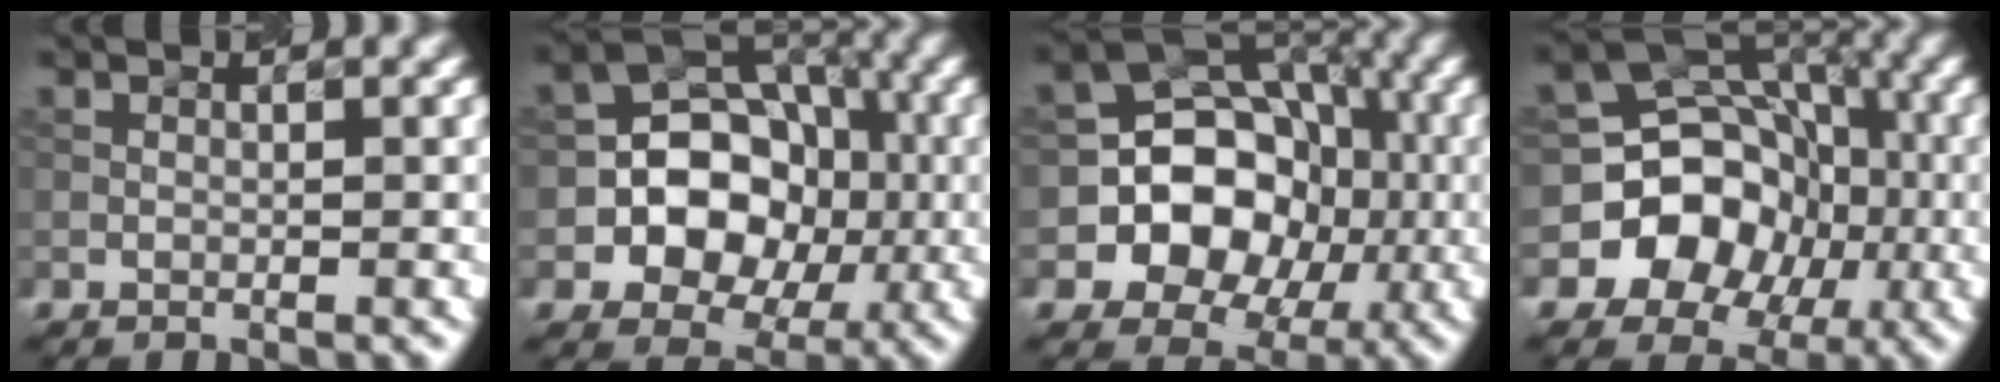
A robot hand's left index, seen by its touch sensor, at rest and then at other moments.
{"total": 7.7, "force": [-1.2, 6.2, 4.3], "torque": [-0.040, 0.007, -0.040]}
{"total": 9.8, "force": [-2.0, 8.5, 4.5], "torque": [-0.049, 0.011, -0.063]}
{"total": 9.6, "force": [-2.7, 8.5, 3.5], "torque": [-0.042, 0.011, -0.077]}